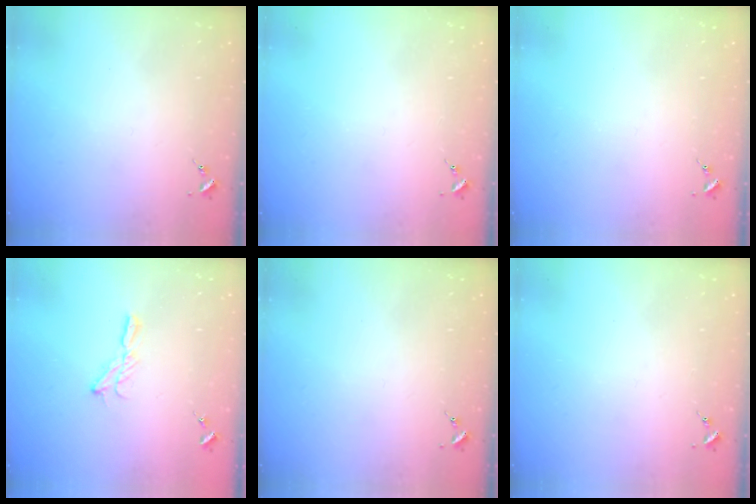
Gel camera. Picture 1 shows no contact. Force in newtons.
{"total": 0.0}
{"total": 0.0}
{"total": 6.4, "press": 6.4, "slide": 0.4}
{"total": 0.0}
{"total": 0.0}